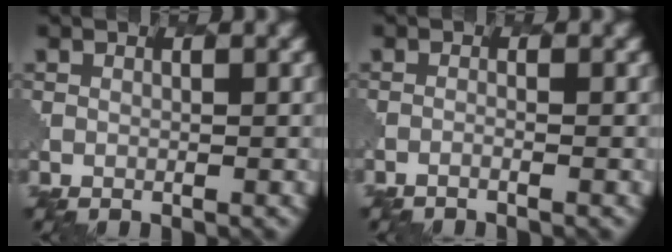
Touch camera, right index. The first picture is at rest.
{"total": 0.9, "force": [-0.7, 0.2, 0.5], "torque": [0.000, -0.004, -0.023]}